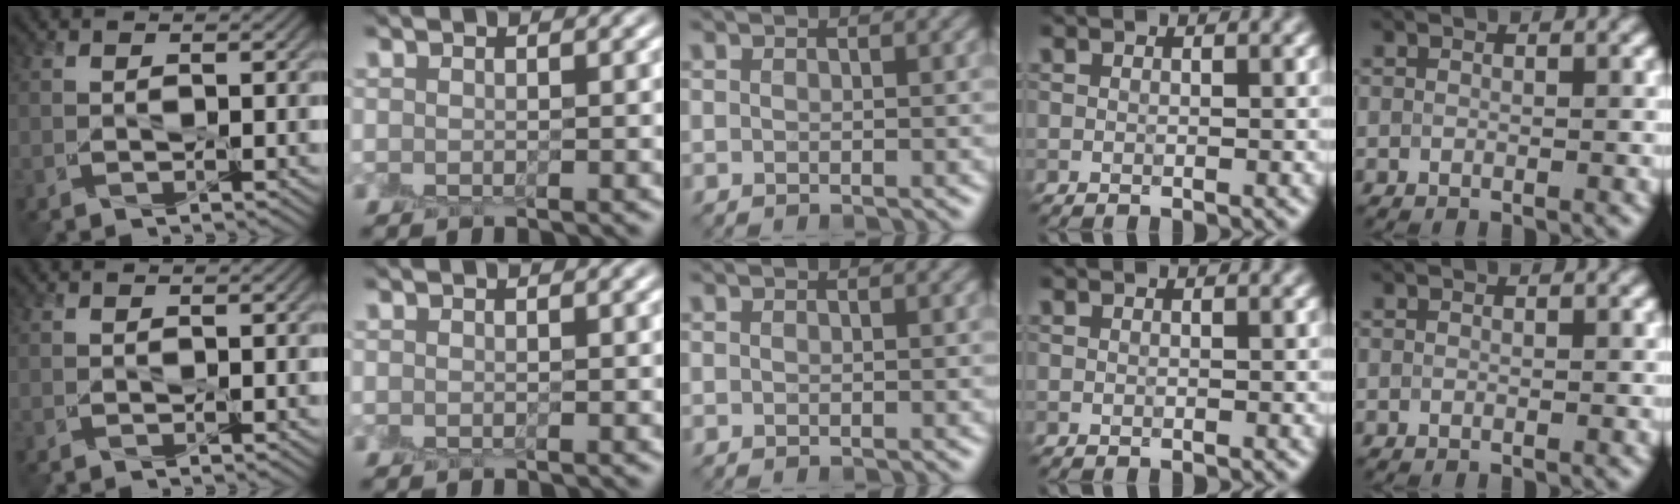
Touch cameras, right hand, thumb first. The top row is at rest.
{}